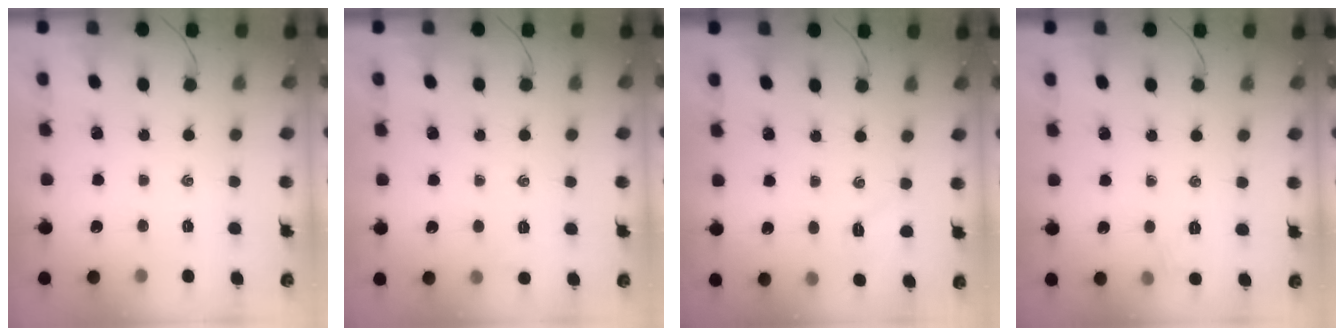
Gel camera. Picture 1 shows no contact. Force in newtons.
{"total": 3.4, "press": 3.2, "slide": 0.9}
{"total": 4.1, "press": 3.9, "slide": 1.1}
{"total": 2.9, "press": 2.7, "slide": 1.0}